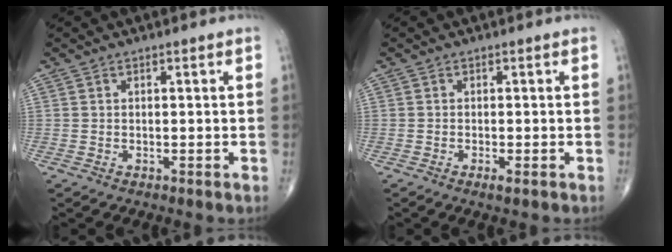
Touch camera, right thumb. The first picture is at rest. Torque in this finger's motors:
{"motor_torque": [-0.08, -0.07, -0.05, 0.31, -0.02]}